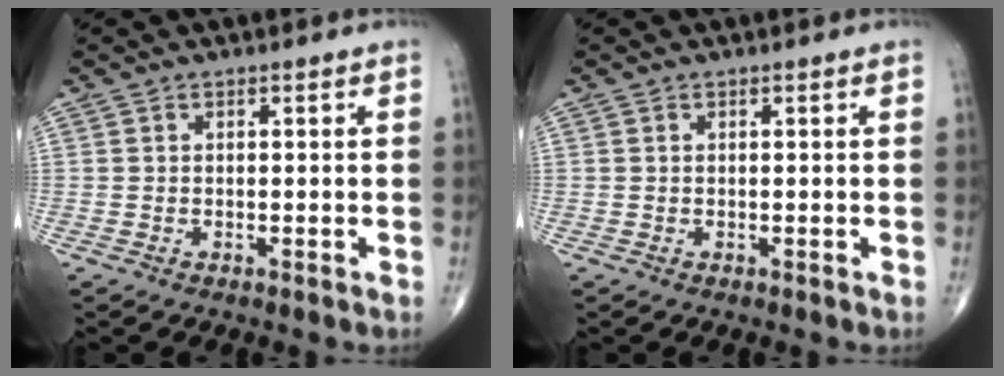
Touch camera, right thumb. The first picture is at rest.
{"total": 0.0}